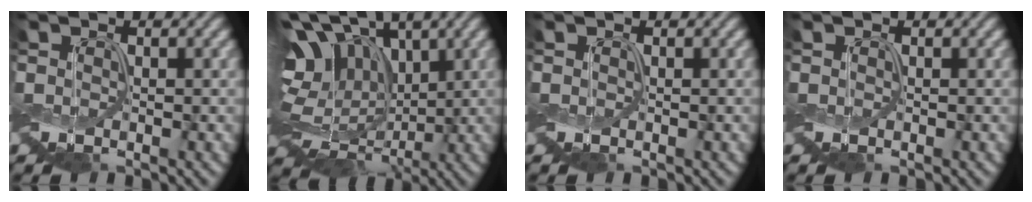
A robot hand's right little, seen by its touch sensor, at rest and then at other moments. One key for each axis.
{"total": 14.6, "fx": 3.6, "fy": 9.4, "fz": 10.6, "tx": -0.223, "ty": 0.023, "tz": 0.080}
{"total": 0.0}
{"total": 0.0}